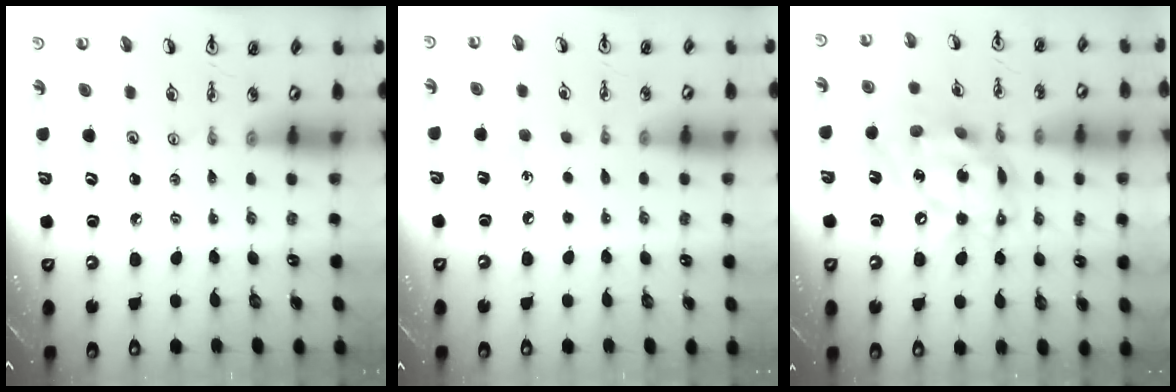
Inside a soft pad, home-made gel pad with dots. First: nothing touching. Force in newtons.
{"total": 3.9, "press": 3.9, "slide": 0.6}
{"total": 17.0, "press": 17.0, "slide": 1.2}